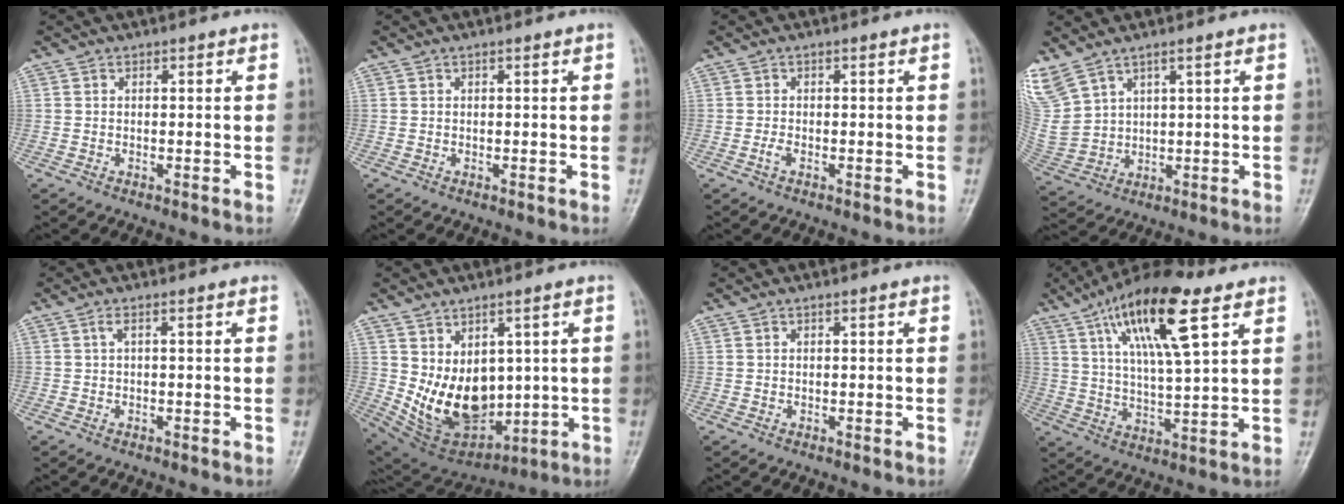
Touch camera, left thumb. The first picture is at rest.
{"total": 0.0}
{"total": 1.3, "force": [-0.5, 0.3, 1.1], "torque": [-0.024, 0.009, -0.006]}
{"total": 11.5, "force": [6.9, 6.4, 6.5], "torque": [-0.165, -0.021, 0.160]}
{"total": 1.3, "force": [0.3, 0.1, 1.3], "torque": [-0.038, 0.010, 0.007]}
{"total": 14.7, "force": [0.8, 9.7, 11.0], "torque": [-0.146, -0.026, 0.049]}
{"total": 0.0}
{"total": 17.1, "force": [8.6, 4.6, 14.1], "torque": [-0.238, -0.018, 0.151]}